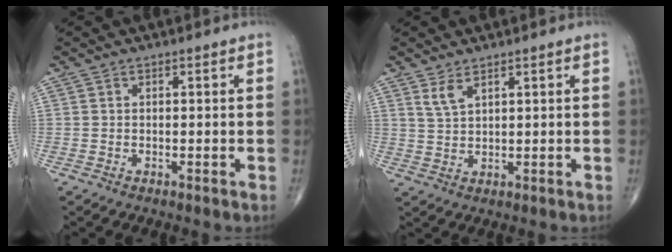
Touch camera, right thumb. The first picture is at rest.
{"total": 3.0, "force": [2.0, 1.0, 2.0], "torque": [-0.042, -0.010, 0.049]}